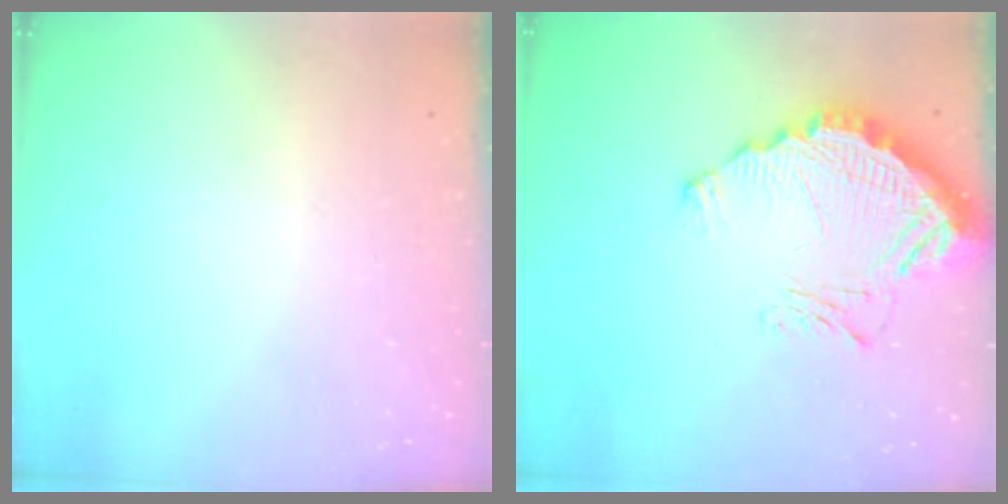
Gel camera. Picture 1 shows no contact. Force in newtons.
{"total": 13.9, "press": 13.8, "slide": 1.0}